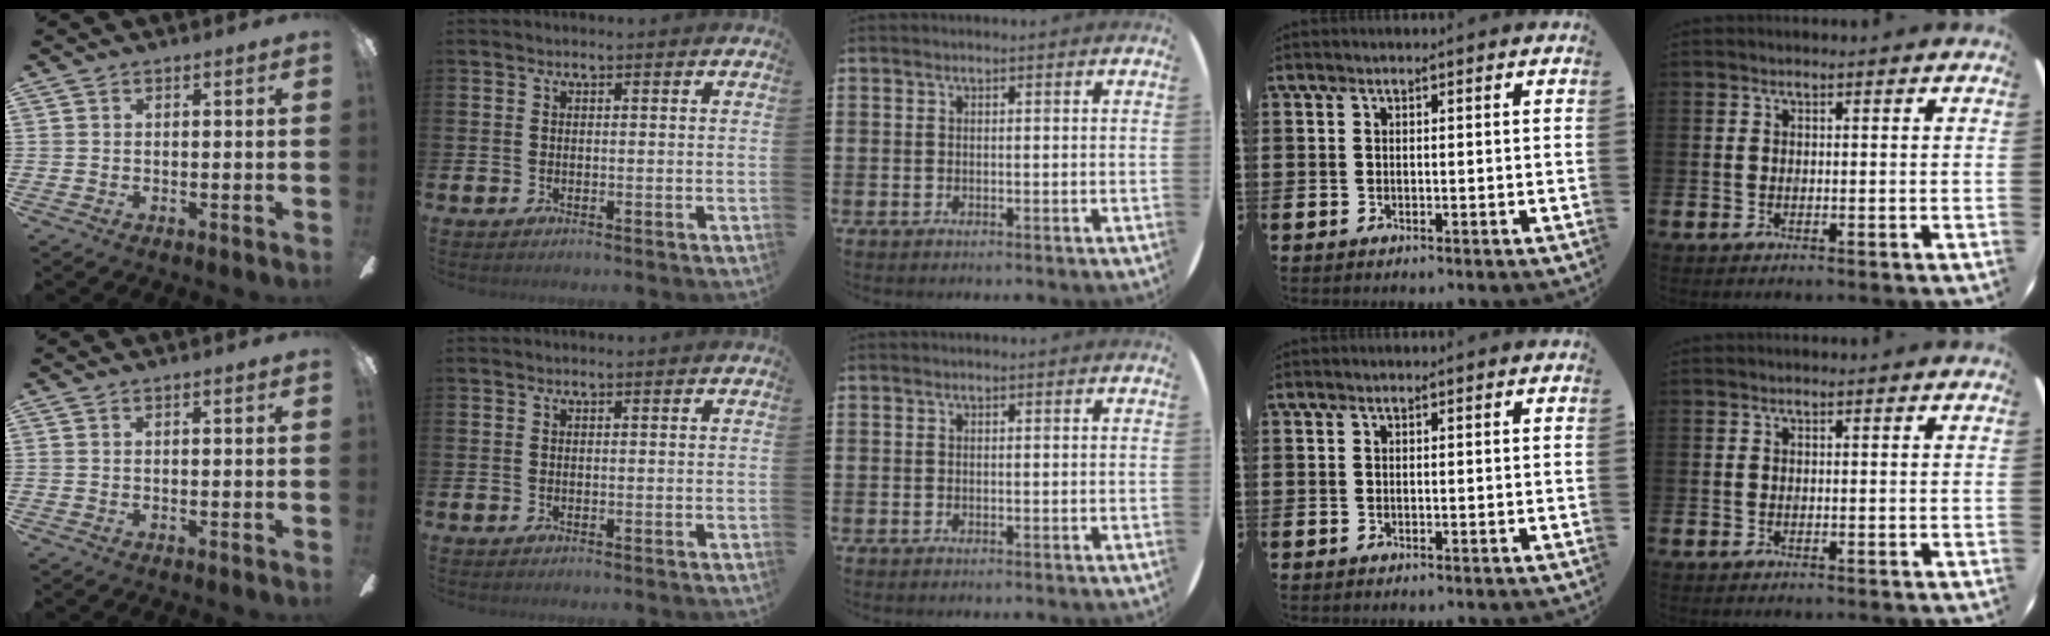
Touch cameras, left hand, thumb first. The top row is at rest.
{}